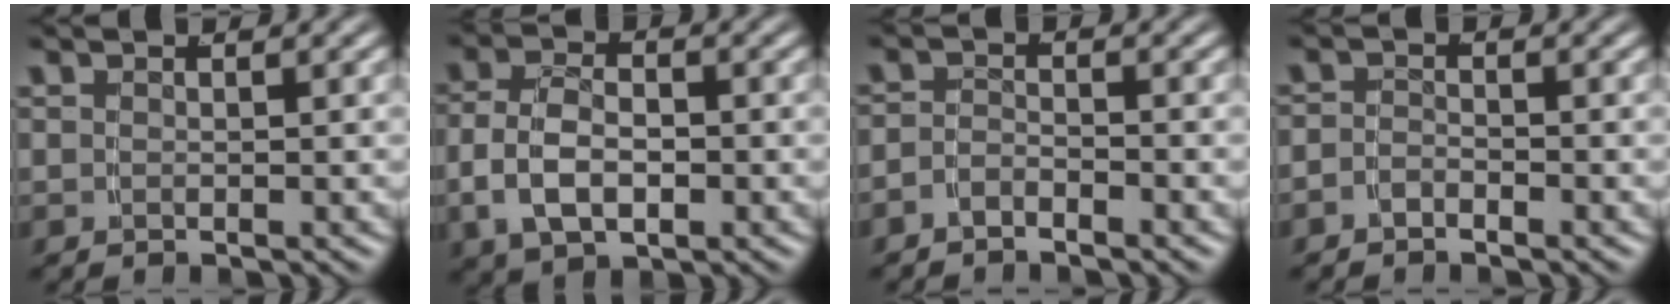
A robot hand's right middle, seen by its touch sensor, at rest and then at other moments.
{"total": 5.6, "force": [-0.7, 3.9, 4.0], "torque": [-0.085, -0.007, -0.008]}
{"total": 2.1, "force": [-1.9, 0.6, 0.4], "torque": [-0.008, -0.008, -0.037]}
{"total": 1.7, "force": [-1.5, 0.7, 0.2], "torque": [-0.005, -0.008, -0.028]}